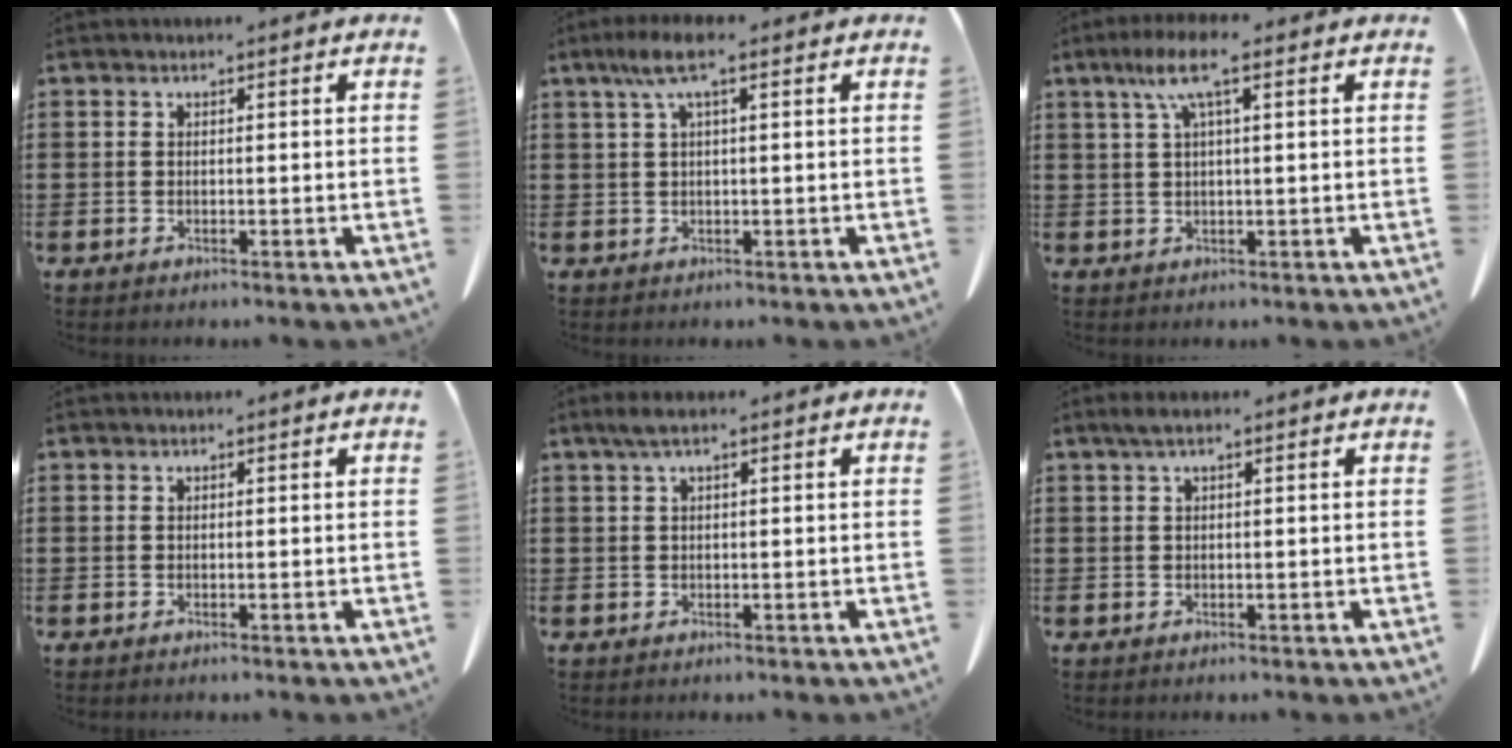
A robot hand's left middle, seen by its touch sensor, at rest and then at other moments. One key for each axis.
{"total": 4.4, "fx": 1.5, "fy": 0.8, "fz": 4.1, "tx": -0.096, "ty": -0.001, "tz": 0.019}
{"total": 6.2, "fx": 2.6, "fy": 0.8, "fz": 5.6, "tx": -0.120, "ty": 0.004, "tz": 0.042}
{"total": 0.0}
{"total": 1.7, "fx": 0.4, "fy": 0.3, "fz": 1.7, "tx": -0.032, "ty": 0.002, "tz": 0.006}
{"total": 1.3, "fx": 0.3, "fy": 0.2, "fz": 1.2, "tx": -0.024, "ty": 0.001, "tz": 0.005}